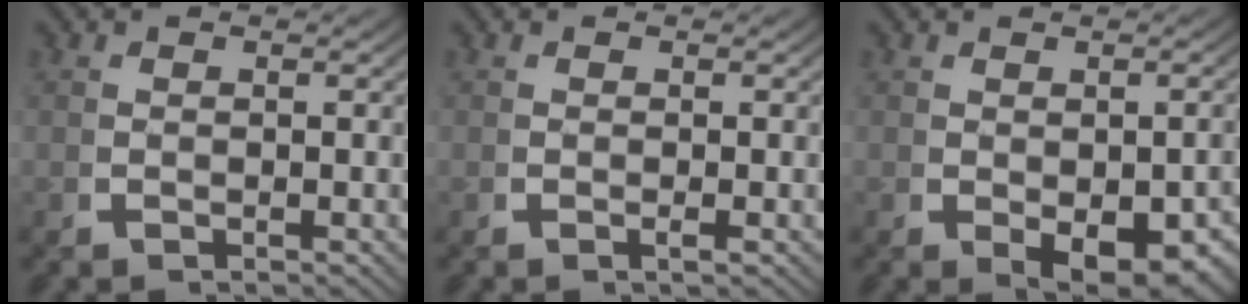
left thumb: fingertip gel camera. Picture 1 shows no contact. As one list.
[{"total": 0.6, "force": [0.0, 0.1, 0.6], "torque": [-0.013, 0.004, -0.004]}, {"total": 4.7, "force": [-1.2, 2.5, 3.7], "torque": [-0.068, -0.031, 0.002]}]